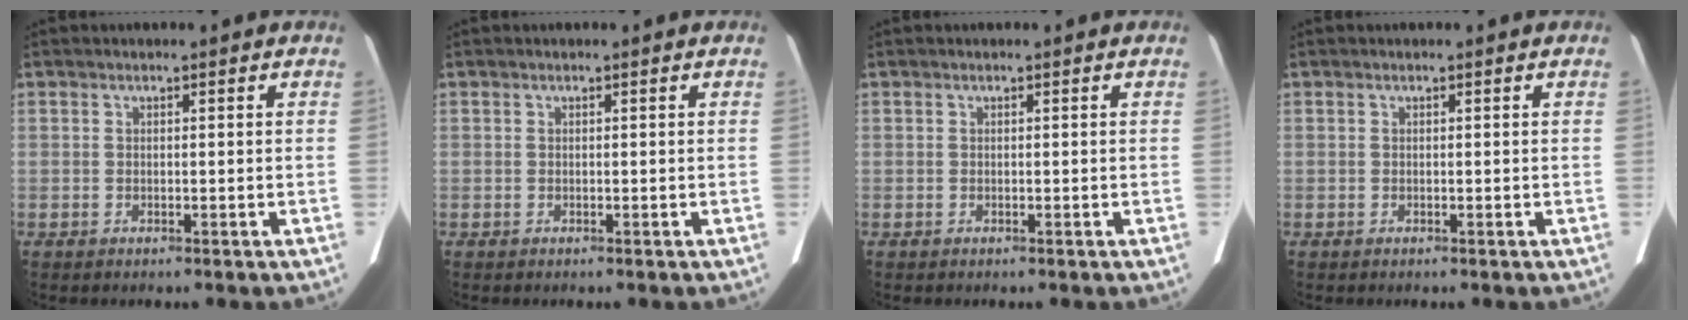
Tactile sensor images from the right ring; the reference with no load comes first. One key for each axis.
{"total": 0.0}
{"total": 0.0}
{"total": 0.0}